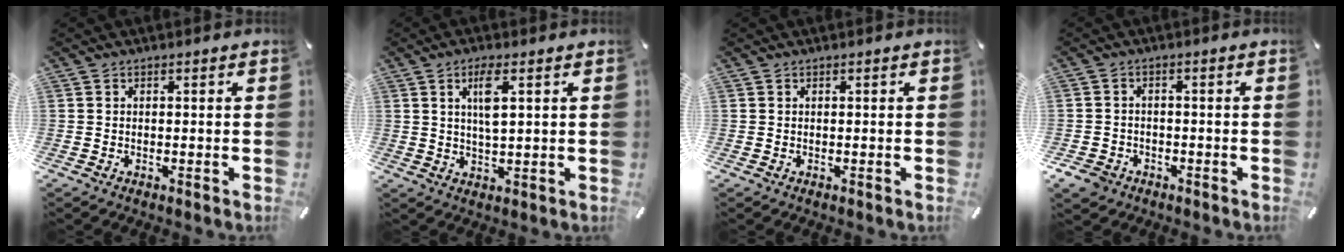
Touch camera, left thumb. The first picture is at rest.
{"total": 5.9, "force": [2.3, 1.5, 5.3], "torque": [-0.110, -0.002, 0.033]}
{"total": 0.0}
{"total": 4.0, "force": [-2.6, 2.8, 1.1], "torque": [-0.036, 0.008, -0.055]}